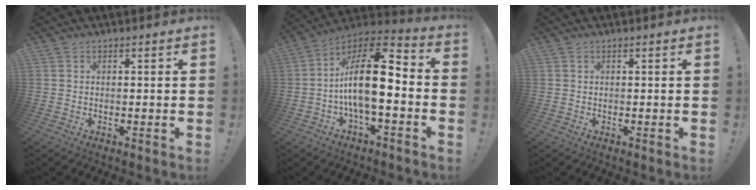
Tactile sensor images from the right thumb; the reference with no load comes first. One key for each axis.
{"total": 18.1, "fx": -1.6, "fy": 7.5, "fz": 16.4, "tx": -0.291, "ty": 0.017, "tz": -0.025}
{"total": 0.0}